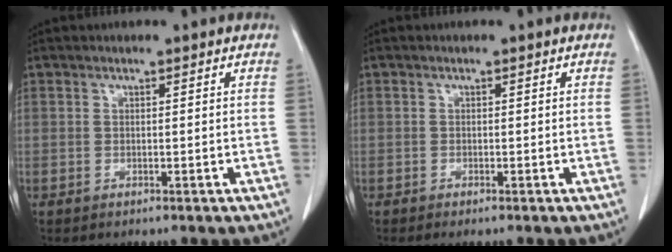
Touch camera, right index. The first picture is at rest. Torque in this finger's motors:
{"motor_torque": [0.11, -0.07, 0.01, 0.02]}